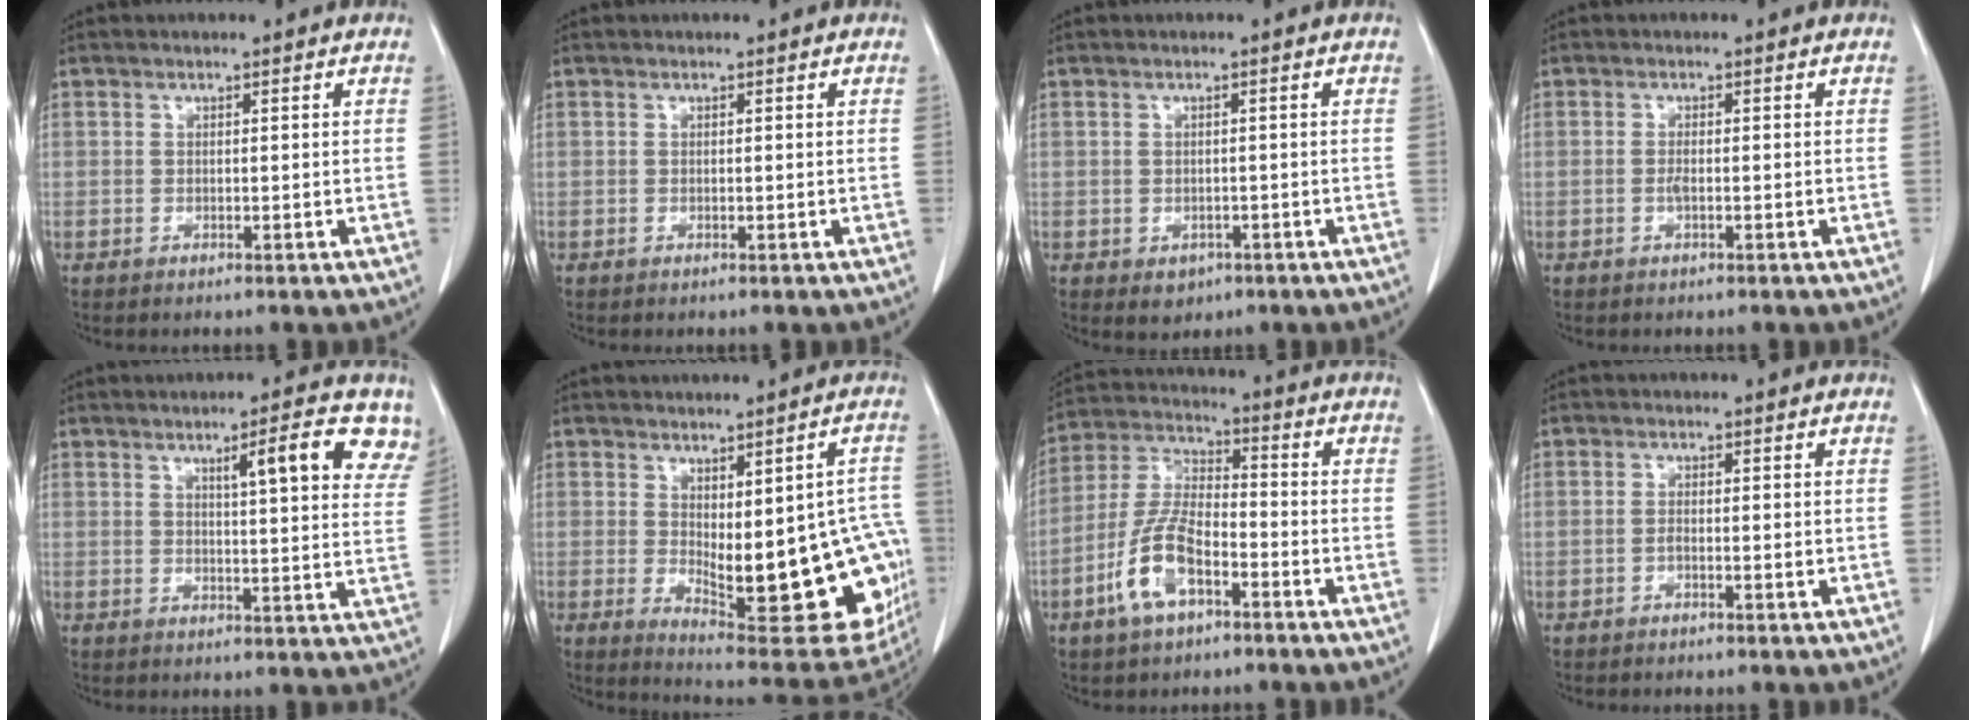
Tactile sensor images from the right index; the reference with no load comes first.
{"total": 0.0}
{"total": 2.2, "force": [-1.0, 1.8, 0.9], "torque": [-0.008, 0.002, -0.004]}
{"total": 1.0, "force": [-0.2, 0.2, 0.9], "torque": [-0.016, 0.001, -0.003]}
{"total": 9.4, "force": [5.7, 1.0, 7.4], "torque": [-0.091, 0.003, 0.061]}
{"total": 20.5, "force": [-2.6, 6.8, 19.2], "torque": [-0.165, 0.005, -0.005]}
{"total": 10.4, "force": [-5.0, 4.0, 8.2], "torque": [-0.187, 0.006, -0.097]}
{"total": 1.0, "force": [-0.3, 0.1, 0.9], "torque": [-0.011, 0.003, -0.004]}